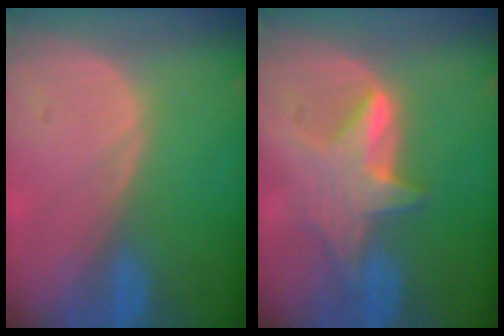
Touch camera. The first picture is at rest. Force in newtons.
{"total": 6.0, "press": 6.0, "slide": 0.7}